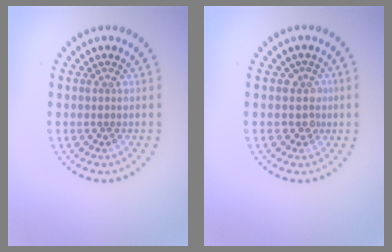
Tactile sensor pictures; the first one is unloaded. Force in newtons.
{"total": 1.9, "press": 1.6, "slide": 1.0}